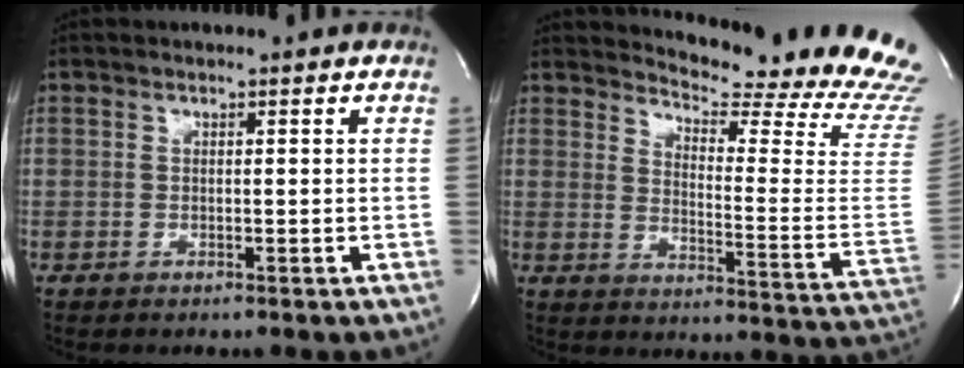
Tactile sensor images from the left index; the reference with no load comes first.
{"total": 22.1, "force": [21.1, 0.3, 6.5], "torque": [-0.102, -0.155, 0.245]}